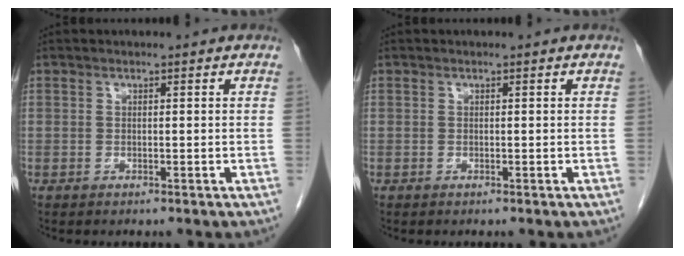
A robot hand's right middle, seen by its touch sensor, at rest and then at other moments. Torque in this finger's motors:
{"motor_torque": [0.00, -0.03, 0.00, 0.00]}